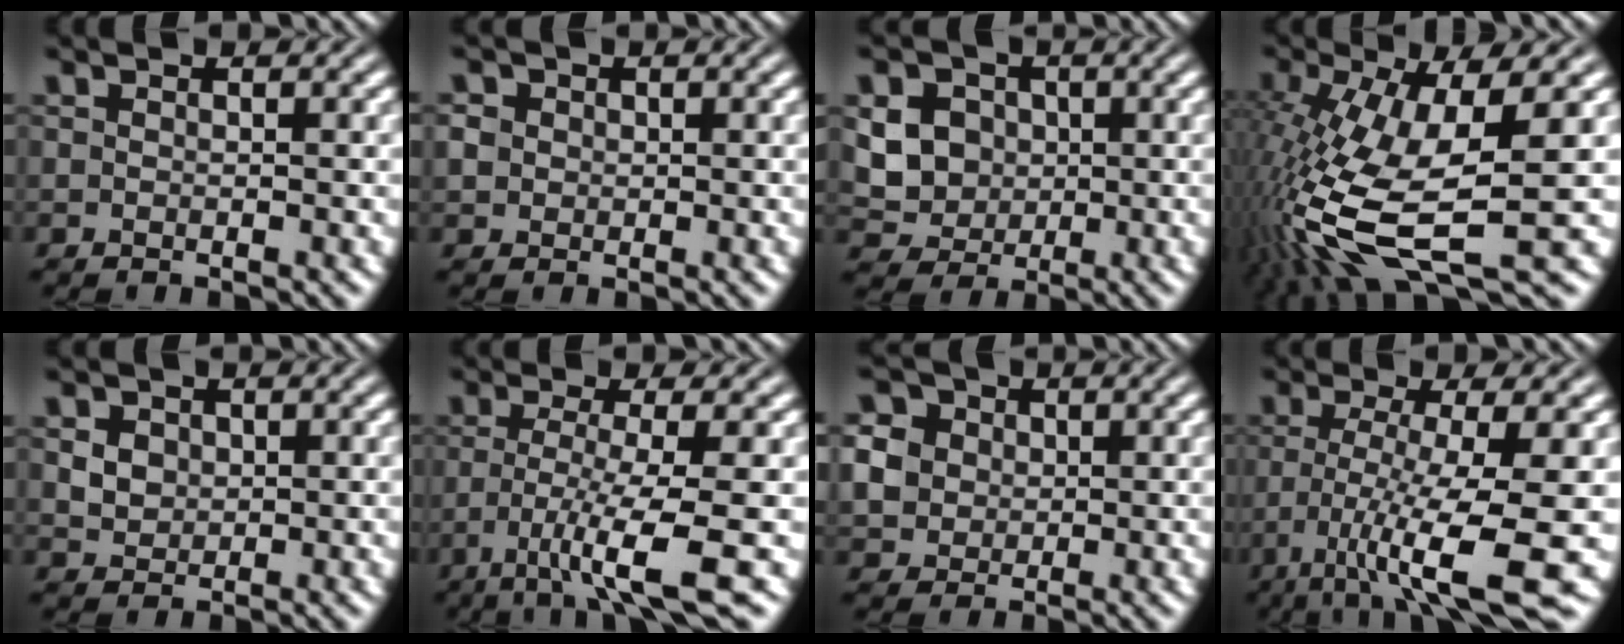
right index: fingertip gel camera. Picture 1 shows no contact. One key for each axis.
{"total": 1.2, "fx": 0.4, "fy": 1.0, "fz": 0.5, "tx": -0.013, "ty": -0.002, "tz": 0.012}
{"total": 8.8, "fx": 0.0, "fy": 8.2, "fz": 3.3, "tx": -0.087, "ty": -0.034, "tz": 0.003}
{"total": 10.0, "fx": -3.0, "fy": 3.8, "fz": 8.8, "tx": -0.182, "ty": -0.057, "tz": -0.011}
{"total": 1.4, "fx": 0.6, "fy": 0.9, "fz": 0.9, "tx": -0.013, "ty": -0.015, "tz": 0.027}
{"total": 6.1, "fx": -2.8, "fy": 0.0, "fz": 5.4, "tx": -0.101, "ty": -0.029, "tz": -0.032}
{"total": 6.1, "fx": 1.7, "fy": 5.1, "fz": 2.9, "tx": -0.063, "ty": -0.006, "tz": 0.030}
{"total": 8.1, "fx": -3.6, "fy": 1.0, "fz": 7.1, "tx": -0.120, "ty": -0.036, "tz": -0.040}